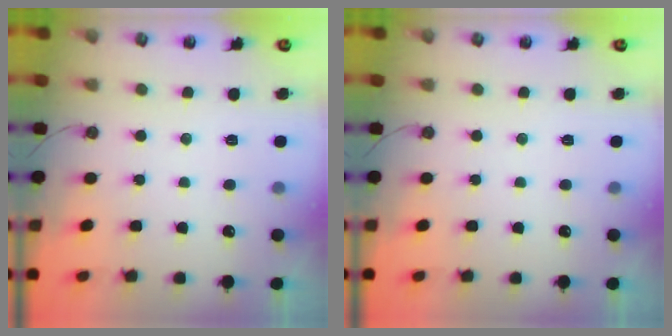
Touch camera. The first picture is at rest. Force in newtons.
{"total": 0.0}